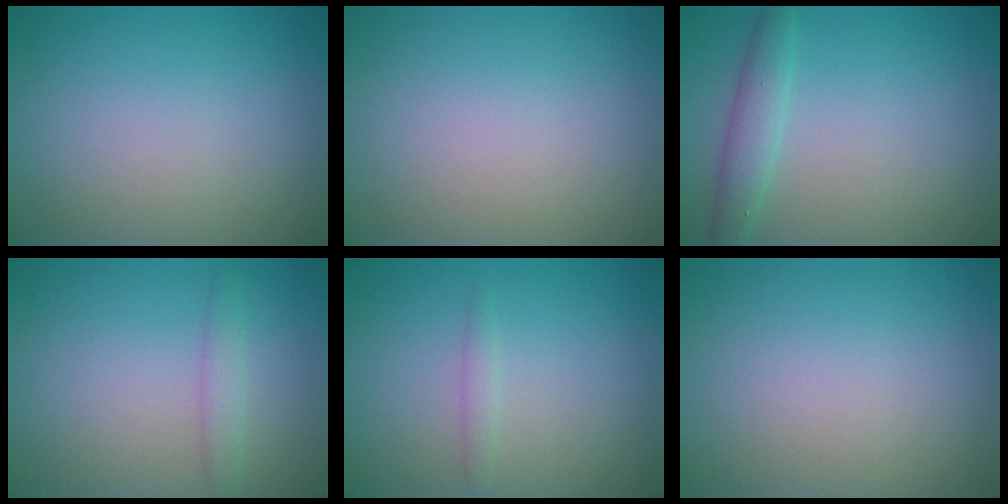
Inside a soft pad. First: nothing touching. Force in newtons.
{"total": 0.0}
{"total": 1.9, "press": 1.9, "slide": 0.1}
{"total": 1.6, "press": 1.6, "slide": 0.0}
{"total": 0.9, "press": 0.9, "slide": 0.1}
{"total": 0.0}